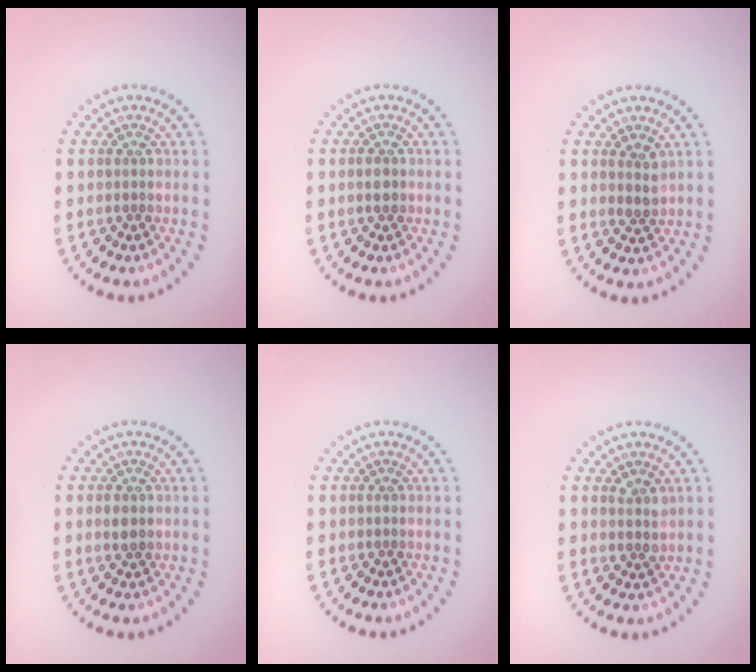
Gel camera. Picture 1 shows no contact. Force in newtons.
{"total": 1.0, "press": 1.0, "slide": 0.0}
{"total": 1.5, "press": 1.3, "slide": 0.8}
{"total": 1.4, "press": 1.4, "slide": 0.1}
{"total": 0.0}
{"total": 1.4, "press": 1.3, "slide": 0.6}